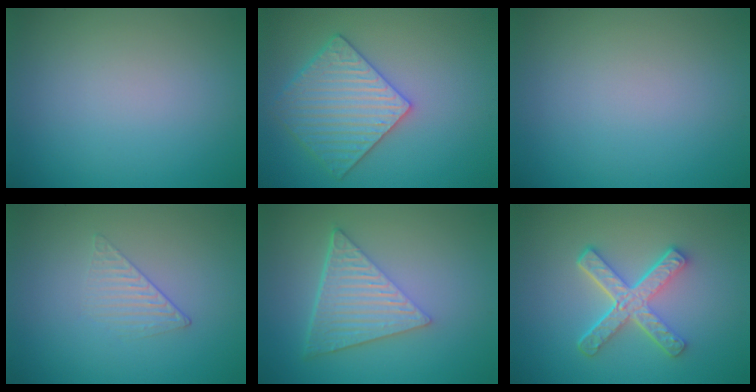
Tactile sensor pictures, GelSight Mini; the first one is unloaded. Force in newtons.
{"total": 4.9, "press": 4.5, "slide": 1.9}
{"total": 0.0}
{"total": 1.3, "press": 0.4, "slide": 1.2}
{"total": 6.3, "press": 4.2, "slide": 4.7}
{"total": 5.2, "press": 3.9, "slide": 3.5}